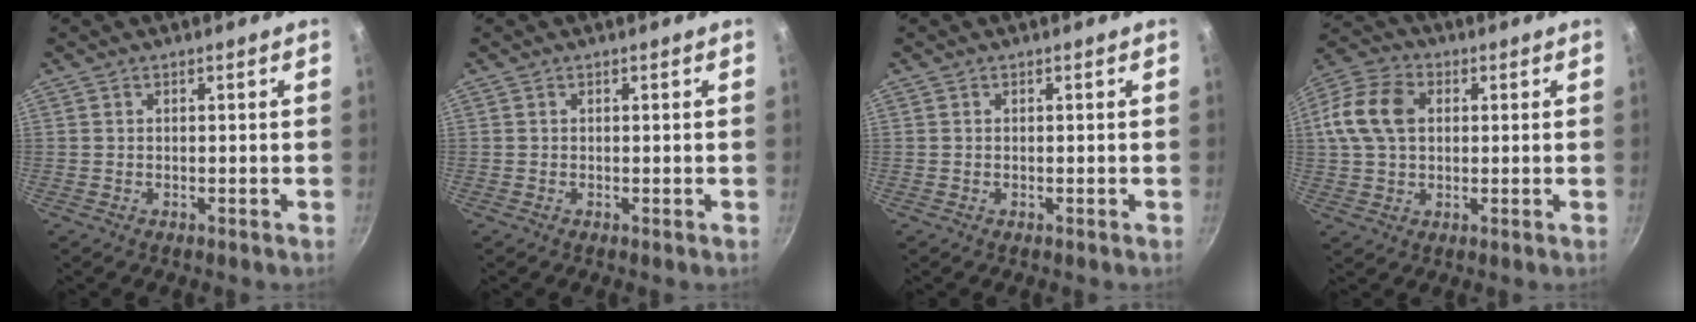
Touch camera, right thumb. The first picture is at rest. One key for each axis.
{"total": 0.0}
{"total": 0.0}
{"total": 12.1, "fx": 2.0, "fy": 8.5, "fz": 8.3, "tx": -0.149, "ty": 0.017, "tz": 0.023}